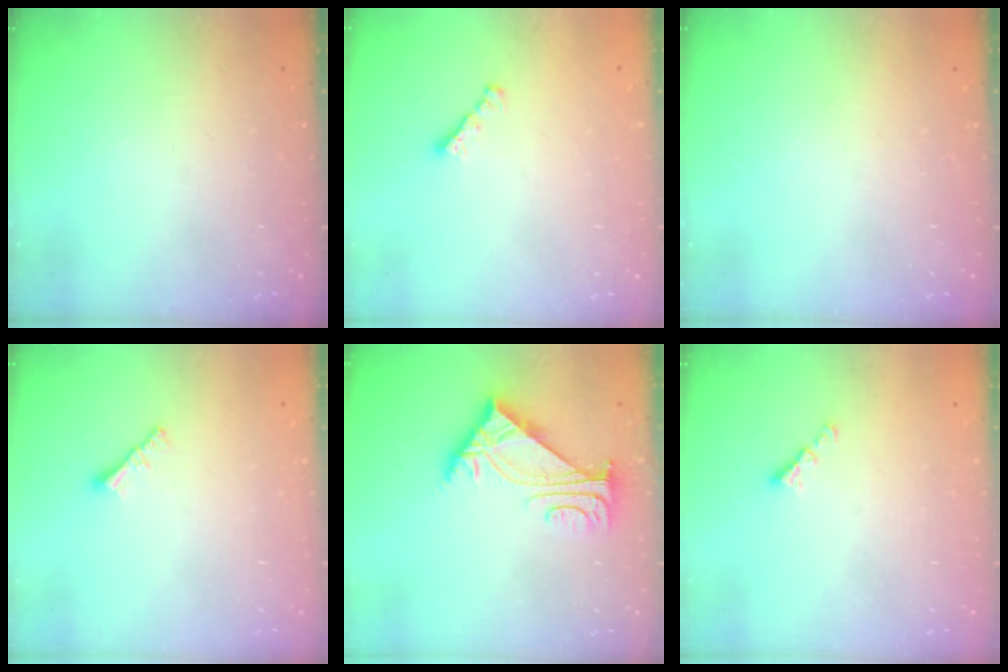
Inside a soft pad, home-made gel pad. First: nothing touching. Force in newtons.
{"total": 1.6, "press": 1.5, "slide": 0.5}
{"total": 0.0}
{"total": 2.0, "press": 2.0, "slide": 0.5}
{"total": 5.4, "press": 5.2, "slide": 1.1}
{"total": 2.1, "press": 2.1, "slide": 0.4}